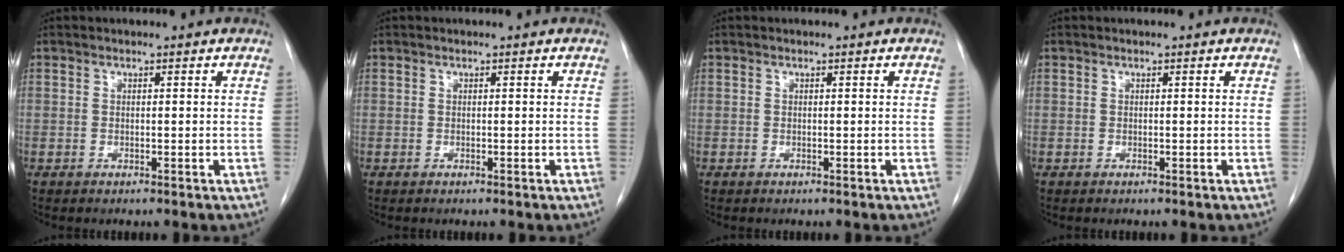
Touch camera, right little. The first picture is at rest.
{"total": 0.0}
{"total": 0.0}
{"total": 0.0}